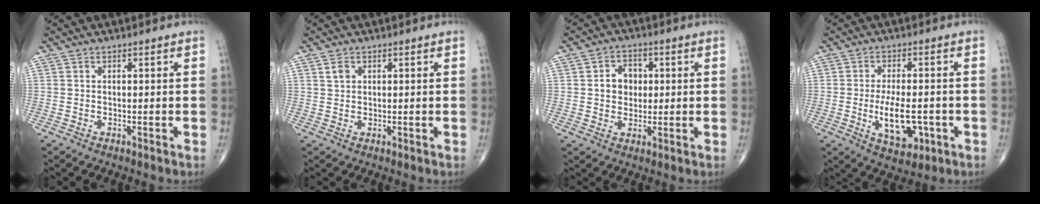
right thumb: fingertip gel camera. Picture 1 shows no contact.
{"total": 1.7, "force": [0.8, 1.2, 0.9], "torque": [-0.013, 0.000, 0.016]}
{"total": 6.0, "force": [0.8, 5.0, 3.3], "torque": [-0.027, 0.006, 0.009]}
{"total": 9.1, "force": [-2.1, 4.4, 7.7], "torque": [-0.118, 0.001, -0.024]}